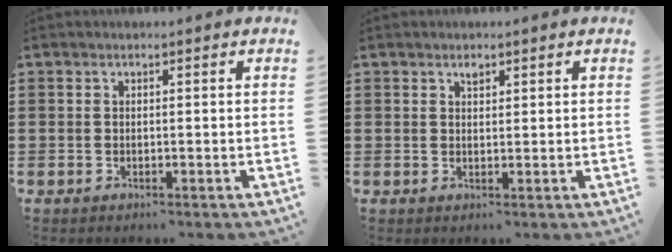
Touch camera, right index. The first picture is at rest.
{"total": 1.0, "force": [0.7, 0.5, 0.5], "torque": [-0.004, -0.002, 0.012]}